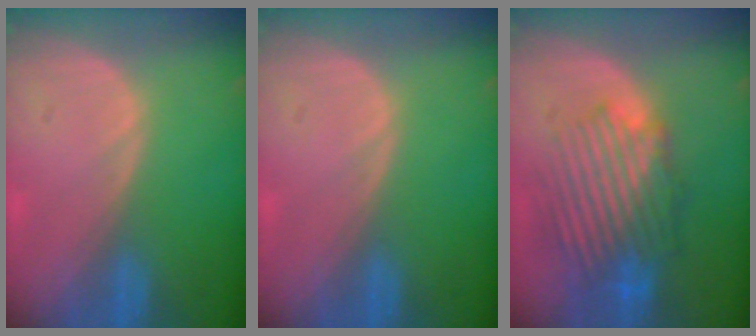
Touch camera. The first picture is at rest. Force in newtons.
{"total": 0.0}
{"total": 10.0, "press": 9.1, "slide": 4.0}